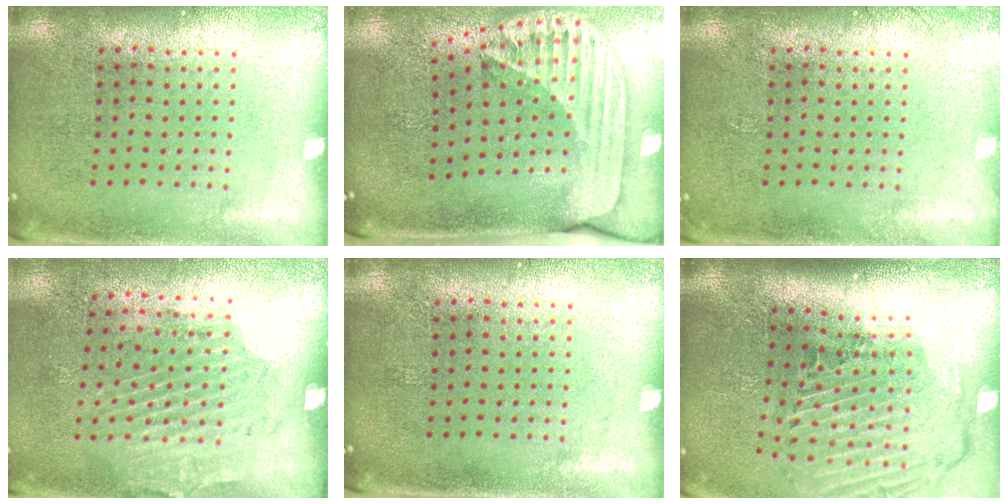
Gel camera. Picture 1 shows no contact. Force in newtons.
{"total": 2.6, "press": 1.8, "slide": 1.8}
{"total": 0.7, "press": 0.7, "slide": 0.1}
{"total": 1.8, "press": 1.1, "slide": 1.4}
{"total": 0.0}
{"total": 2.9, "press": 2.0, "slide": 2.1}